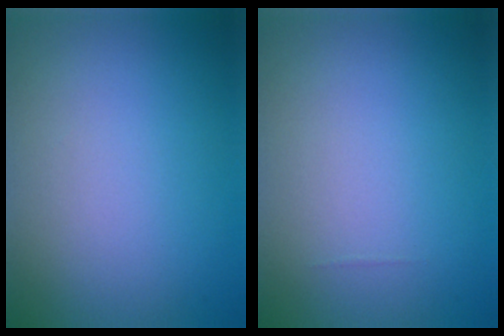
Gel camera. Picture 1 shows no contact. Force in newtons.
{"total": 0.0}